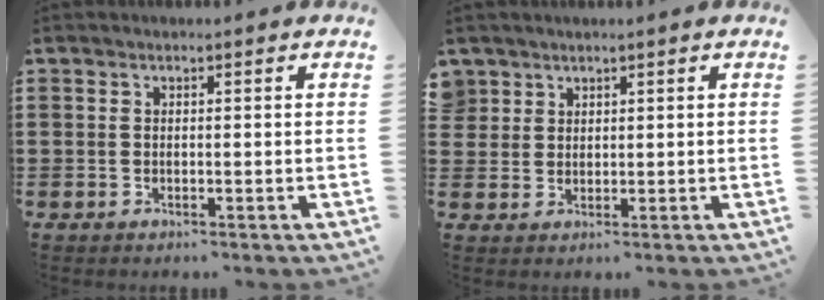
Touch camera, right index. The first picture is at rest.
{"total": 2.5, "force": [1.7, 1.8, -0.1], "torque": [-0.007, 0.007, 0.034]}